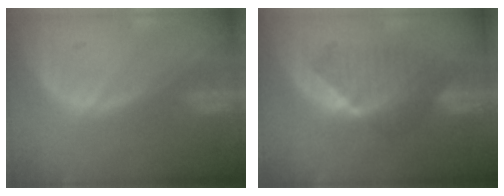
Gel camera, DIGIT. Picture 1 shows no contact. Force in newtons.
{"total": 6.7, "press": 6.5, "slide": 1.6}